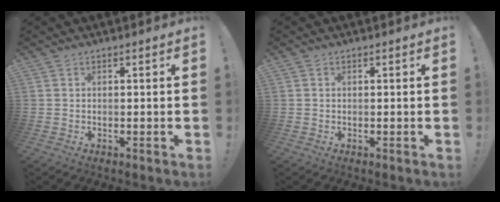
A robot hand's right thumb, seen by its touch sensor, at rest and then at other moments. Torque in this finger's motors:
{"motor_torque": [0.16, 0.06, 0.25, -0.14, -0.10]}